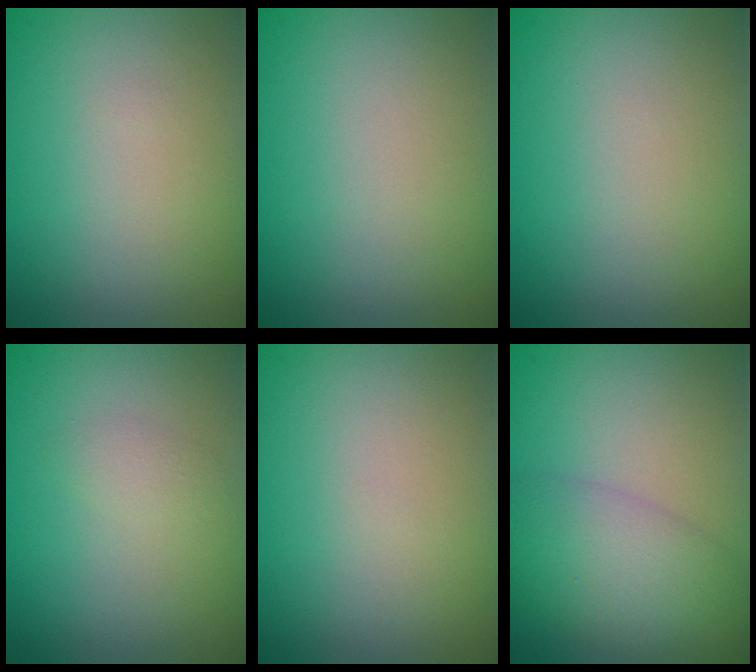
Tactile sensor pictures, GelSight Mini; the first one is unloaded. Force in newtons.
{"total": 0.0}
{"total": 0.0}
{"total": 0.9, "press": 0.9, "slide": 0.1}
{"total": 0.0}
{"total": 5.7, "press": 5.7, "slide": 0.2}